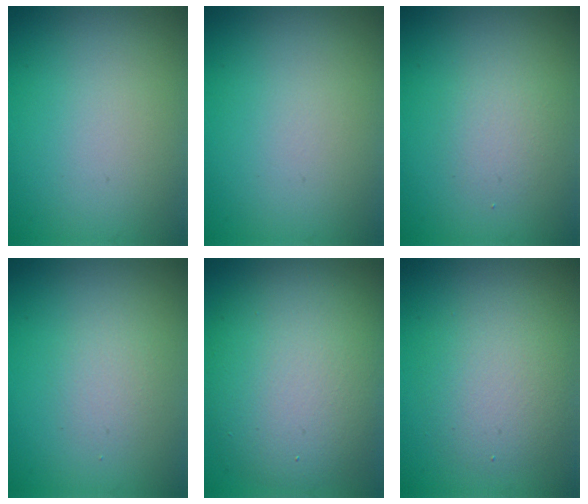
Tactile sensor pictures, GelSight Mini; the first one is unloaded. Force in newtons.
{"total": 0.0}
{"total": 1.6, "press": 1.6, "slide": 0.2}
{"total": 1.4, "press": 1.4, "slide": 0.1}
{"total": 9.5, "press": 9.5, "slide": 0.3}
{"total": 3.7, "press": 3.7, "slide": 0.3}